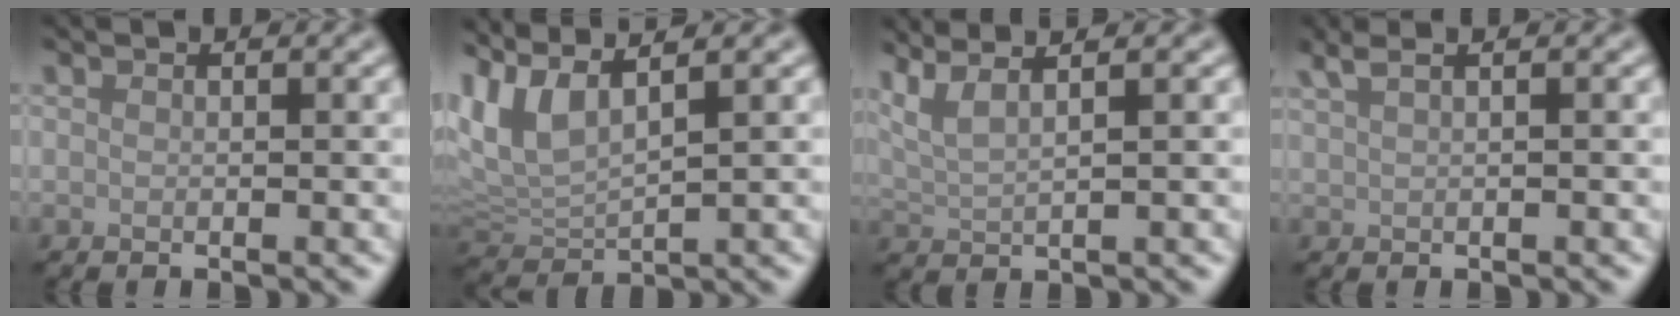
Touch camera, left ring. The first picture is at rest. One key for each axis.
{"total": 4.4, "fx": 3.0, "fy": 1.0, "fz": 3.1, "tx": -0.081, "ty": 0.011, "tz": 0.066}
{"total": 3.9, "fx": 2.7, "fy": 1.0, "fz": 2.6, "tx": -0.043, "ty": 0.021, "tz": 0.031}
{"total": 2.7, "fx": 1.7, "fy": 1.1, "fz": 1.8, "tx": -0.025, "ty": 0.012, "tz": 0.014}